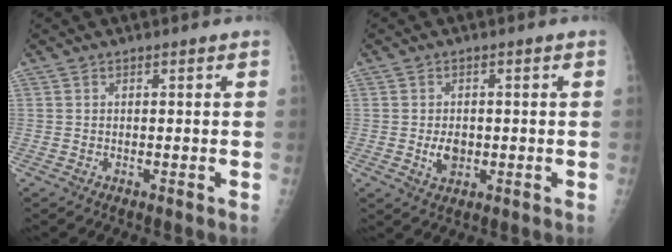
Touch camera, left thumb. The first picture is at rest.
{"total": 3.6, "force": [-0.5, 2.7, 2.4], "torque": [-0.032, -0.001, -0.003]}